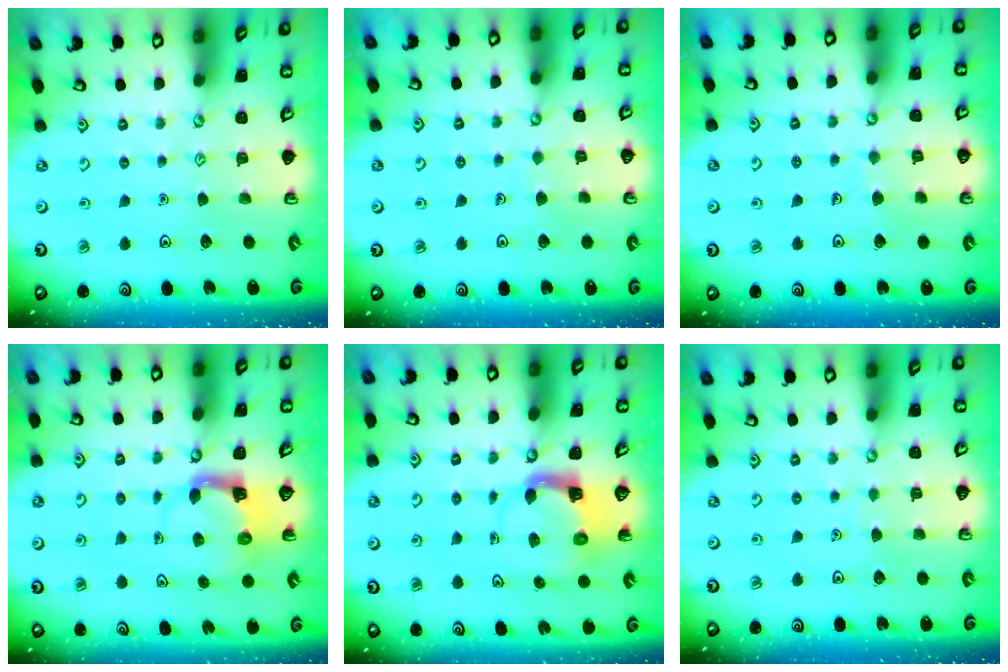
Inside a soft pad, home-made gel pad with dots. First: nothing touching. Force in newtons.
{"total": 2.7, "press": 2.7, "slide": 0.1}
{"total": 5.5, "press": 5.5, "slide": 0.3}
{"total": 3.8, "press": 3.8, "slide": 0.7}
{"total": 3.9, "press": 3.8, "slide": 0.6}
{"total": 1.4, "press": 1.4, "slide": 0.1}